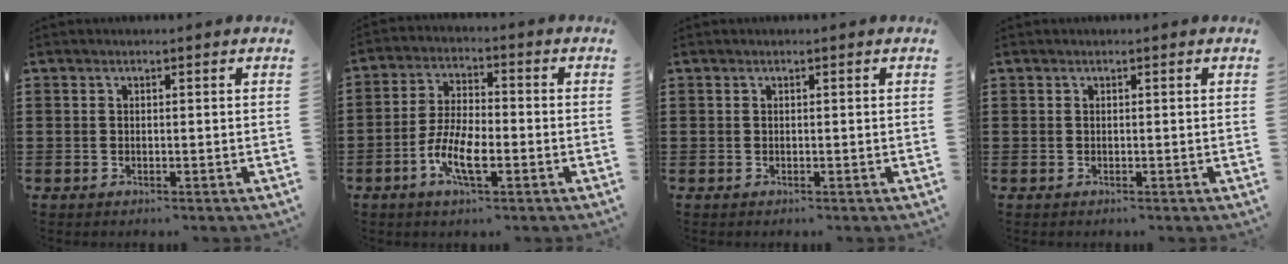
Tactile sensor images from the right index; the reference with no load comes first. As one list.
[{"total": 7.4, "force": [-3.0, 2.6, 6.2], "torque": [-0.143, -0.010, -0.061]}, {"total": 0.0}, {"total": 0.0}]